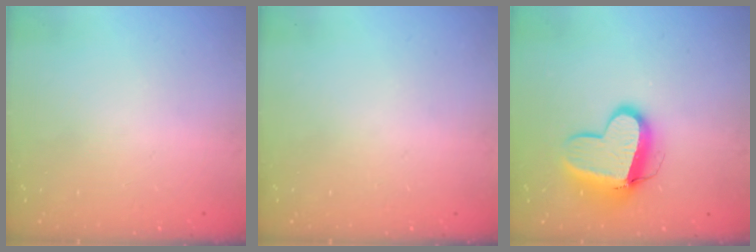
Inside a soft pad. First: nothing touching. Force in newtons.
{"total": 0.0}
{"total": 12.4, "press": 12.3, "slide": 1.7}